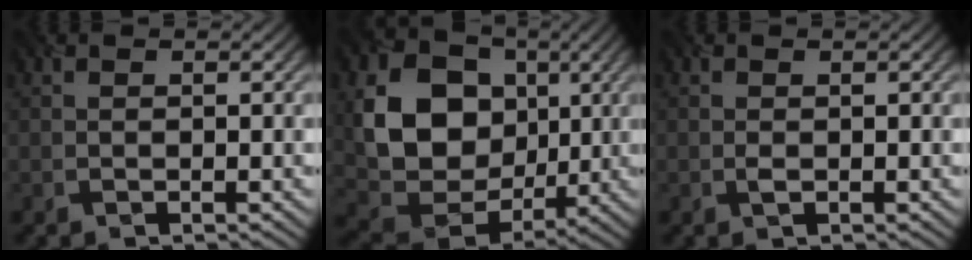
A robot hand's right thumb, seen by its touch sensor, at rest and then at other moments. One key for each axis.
{"total": 13.7, "fx": 2.4, "fy": 11.0, "fz": 7.7, "tx": -0.172, "ty": 0.000, "tz": 0.040}
{"total": 0.5, "fx": -0.1, "fy": 0.2, "fz": 0.5, "tx": -0.014, "ty": -0.001, "tz": -0.002}